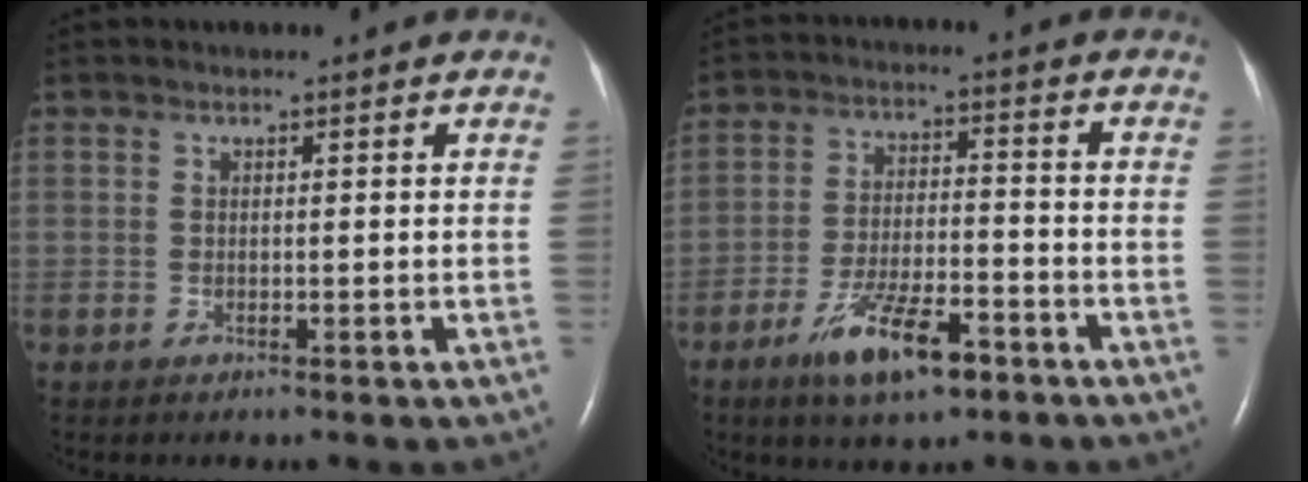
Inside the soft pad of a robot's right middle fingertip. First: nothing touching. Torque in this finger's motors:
{"motor_torque": [1.23, -0.92, 0.64, 0.18]}